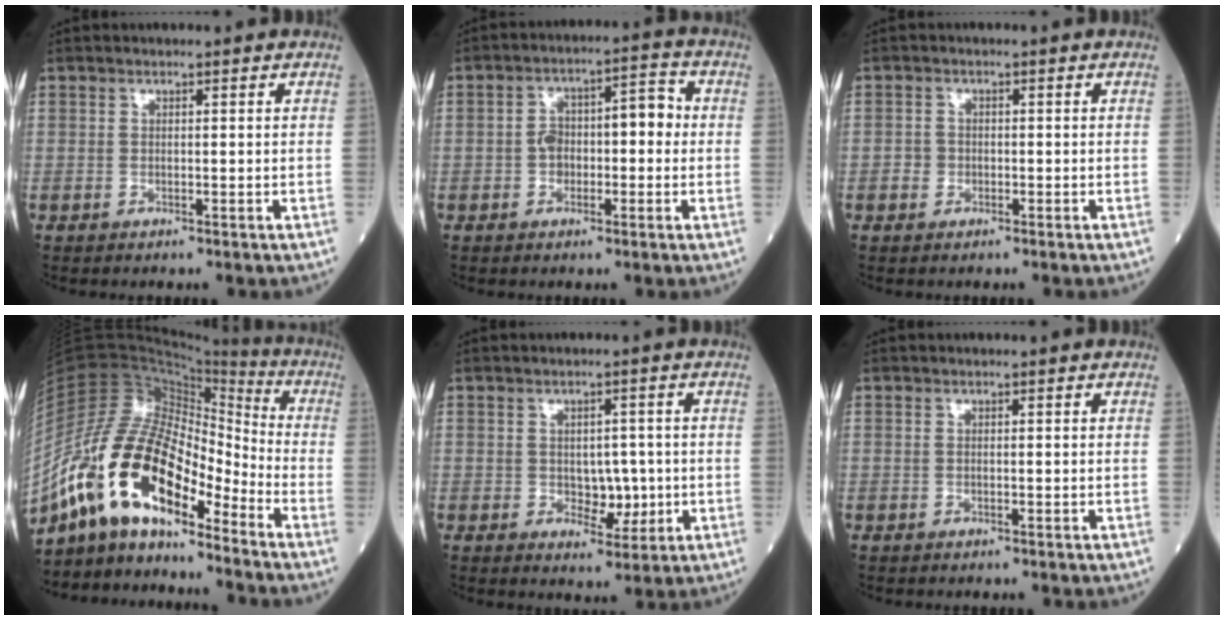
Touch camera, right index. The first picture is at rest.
{"total": 7.0, "force": [-0.4, 3.7, 5.9], "torque": [-0.099, 0.042, -0.008]}
{"total": 1.4, "force": [-0.5, 1.2, 0.3], "torque": [-0.001, 0.007, -0.010]}
{"total": 18.3, "force": [-12.7, 6.1, 11.7], "torque": [-0.229, 0.028, -0.236]}
{"total": 4.4, "force": [-0.4, 2.8, 3.4], "torque": [-0.038, 0.002, 0.002]}
{"total": 0.0}